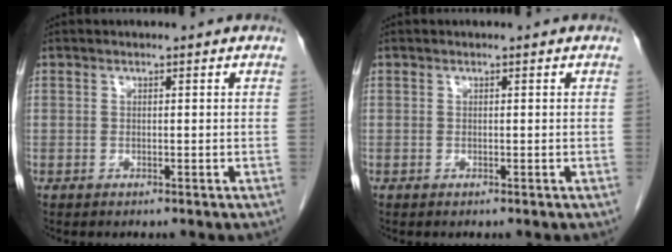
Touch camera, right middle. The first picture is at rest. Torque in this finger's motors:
{"motor_torque": [-0.01, -0.12, 0.00, 0.00]}